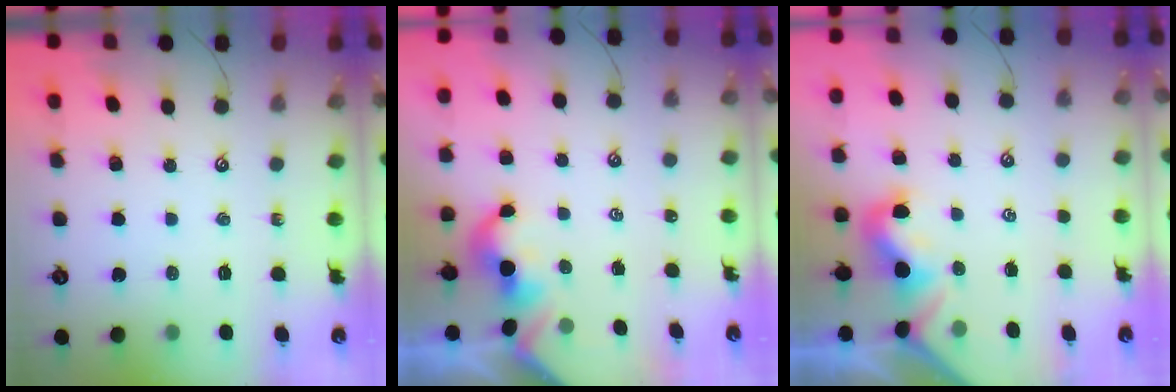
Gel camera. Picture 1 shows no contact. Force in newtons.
{"total": 2.3, "press": 2.2, "slide": 0.3}
{"total": 1.0, "press": 0.7, "slide": 0.6}